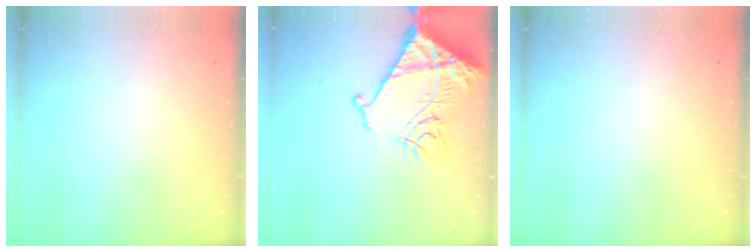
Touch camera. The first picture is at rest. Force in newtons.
{"total": 17.0, "press": 16.8, "slide": 2.0}
{"total": 0.0}